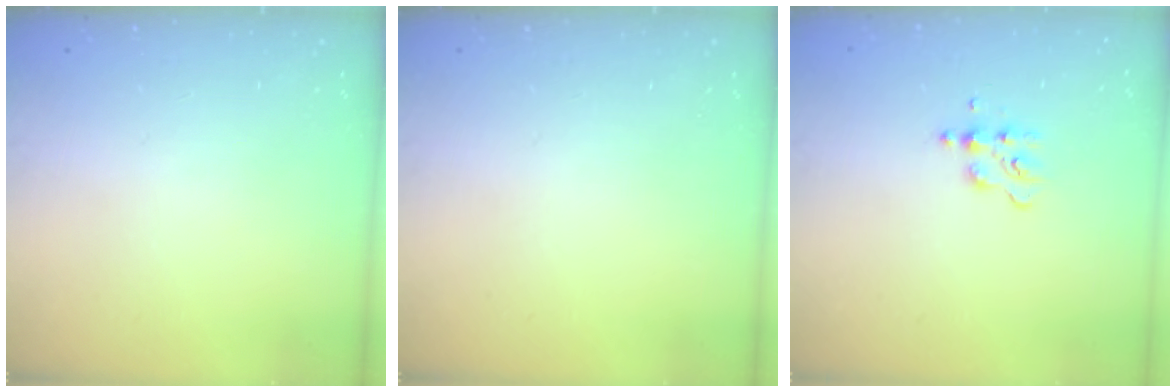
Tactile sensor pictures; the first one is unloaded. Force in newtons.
{"total": 0.0}
{"total": 4.1, "press": 4.0, "slide": 0.4}